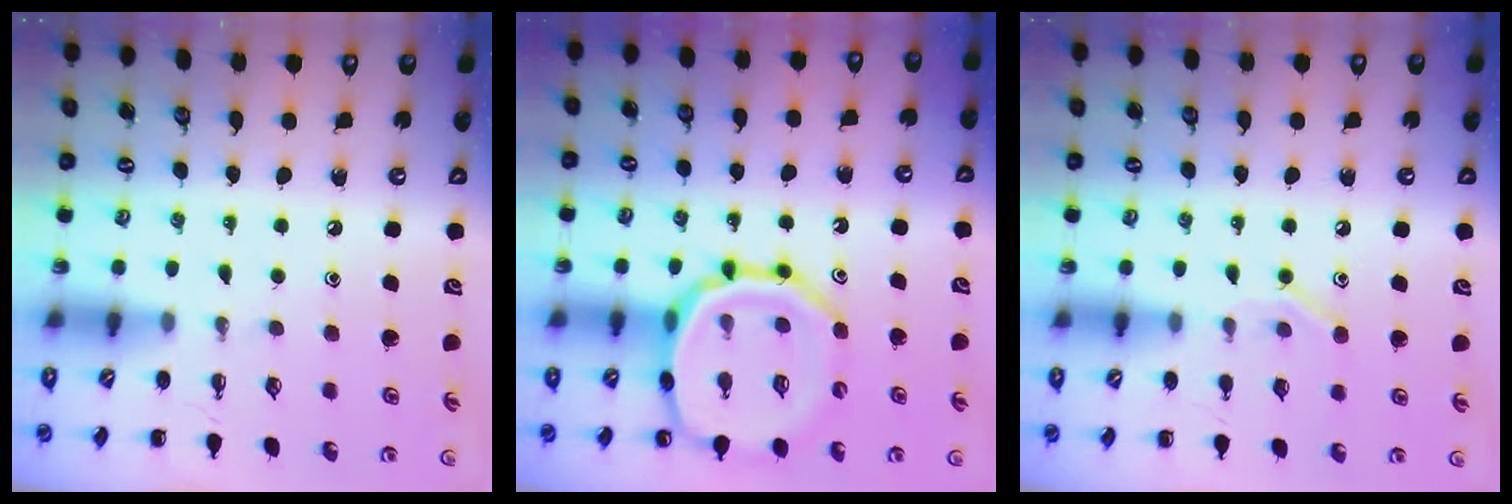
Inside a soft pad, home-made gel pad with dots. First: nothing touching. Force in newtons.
{"total": 16.9, "press": 16.7, "slide": 2.4}
{"total": 8.0, "press": 7.8, "slide": 1.7}